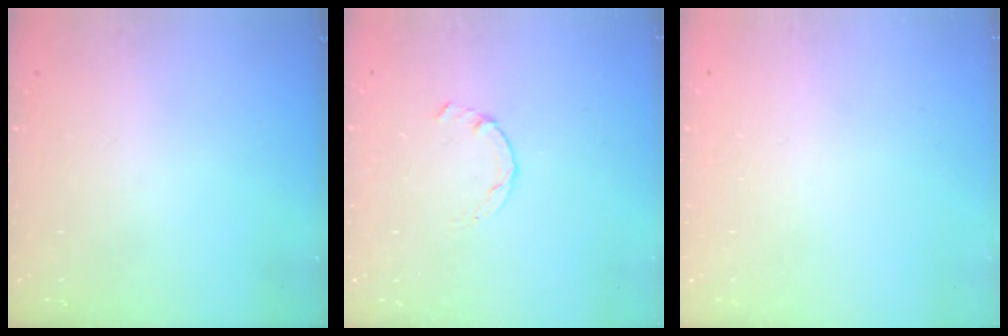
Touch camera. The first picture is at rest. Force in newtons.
{"total": 0.0}
{"total": 2.6, "press": 2.6, "slide": 0.2}